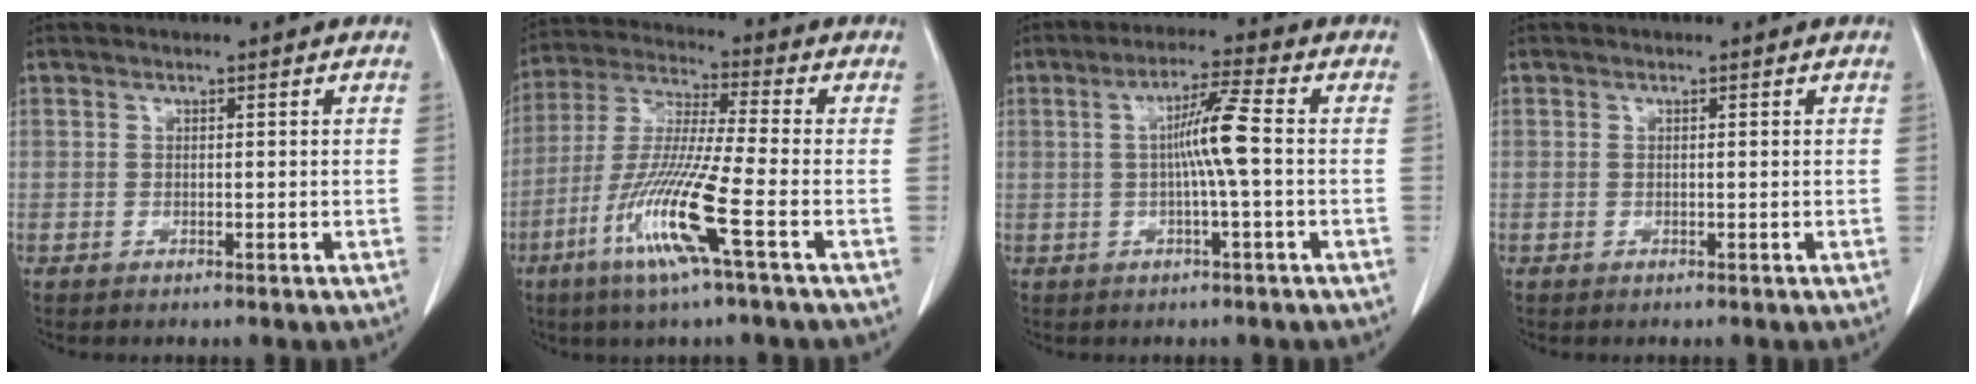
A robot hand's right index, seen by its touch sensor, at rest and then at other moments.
{"total": 13.5, "force": [-5.6, -0.7, 12.2], "torque": [-0.252, -0.022, -0.114]}
{"total": 6.4, "force": [-0.1, -0.7, 6.4], "torque": [-0.116, 0.008, -0.002]}
{"total": 0.0}